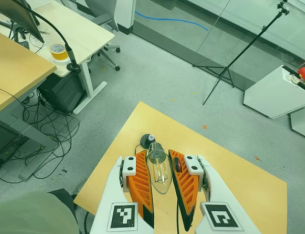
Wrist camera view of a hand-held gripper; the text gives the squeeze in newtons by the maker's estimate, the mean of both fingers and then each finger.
{"total": 19.6, "left": 21.1, "right": 18.0}